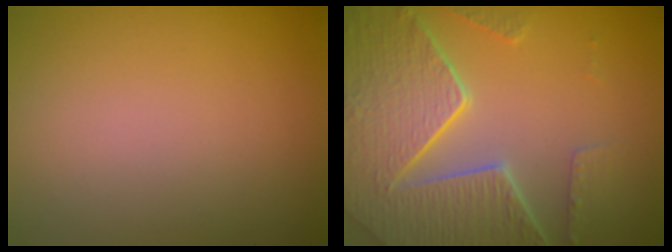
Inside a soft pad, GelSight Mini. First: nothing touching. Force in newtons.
{"total": 7.8, "press": 5.6, "slide": 5.4}